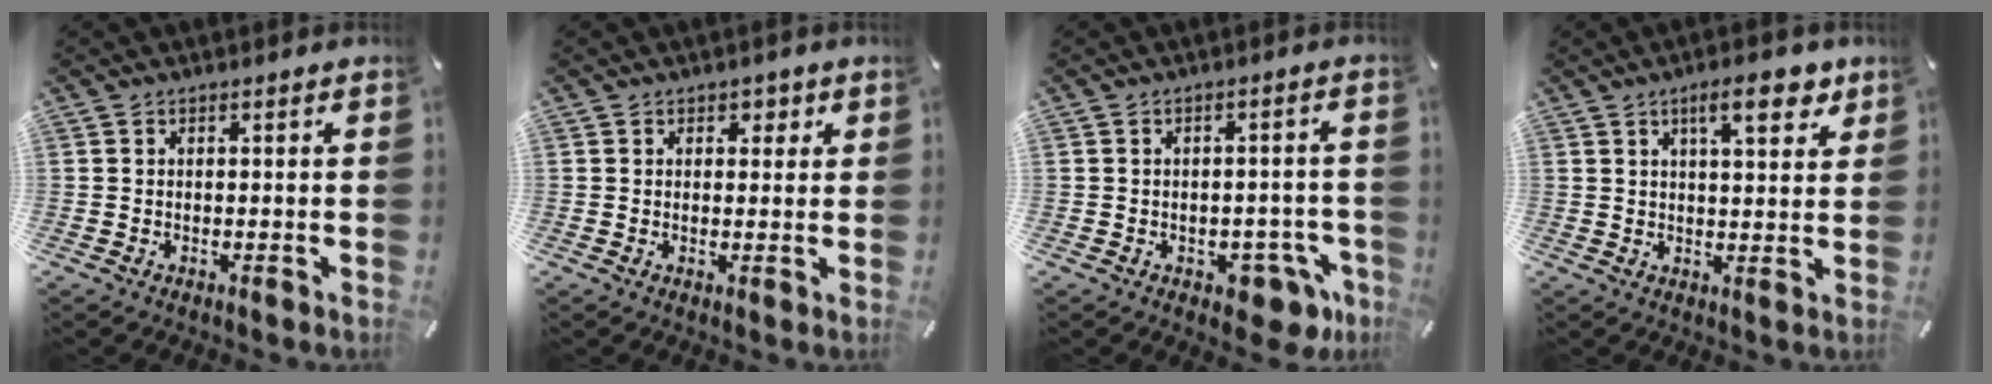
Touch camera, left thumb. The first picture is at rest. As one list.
[{"total": 2.3, "force": [1.0, 1.9, 0.8], "torque": [0.005, -0.005, 0.010]}, {"total": 7.1, "force": [-3.4, 3.8, 4.9], "torque": [-0.051, 0.008, -0.056]}, {"total": 9.3, "force": [5.0, 3.2, 7.1], "torque": [-0.101, -0.016, 0.080]}]